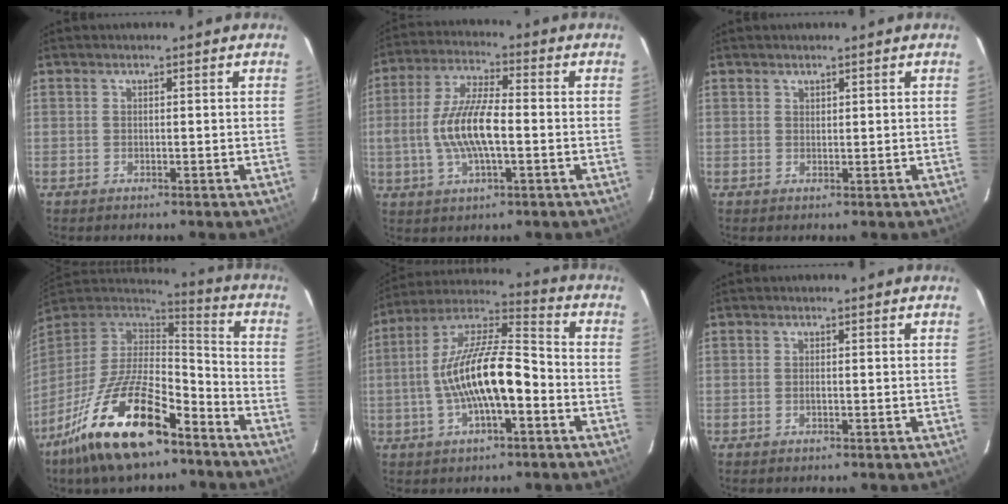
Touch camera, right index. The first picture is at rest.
{"total": 11.6, "force": [-1.7, 3.8, 10.8], "torque": [-0.220, 0.004, -0.031]}
{"total": 0.7, "force": [0.6, 0.4, 0.0], "torque": [0.000, 0.002, 0.011]}
{"total": 22.2, "force": [-13.5, 8.1, 15.7], "torque": [-0.308, -0.022, -0.237]}
{"total": 15.7, "force": [-3.8, 4.8, 14.4], "torque": [-0.273, 0.012, -0.071]}
{"total": 0.5, "force": [-0.2, 0.2, 0.5], "torque": [-0.009, -0.001, -0.003]}